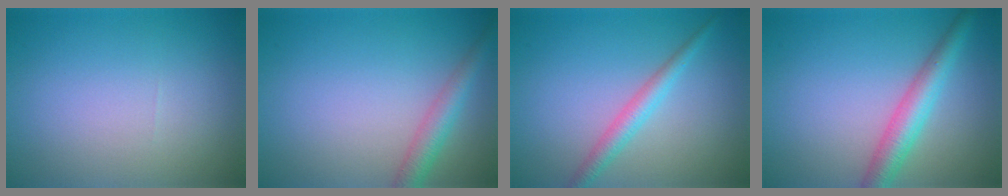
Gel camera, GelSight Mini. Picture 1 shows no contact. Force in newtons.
{"total": 2.8, "press": 2.8, "slide": 0.1}
{"total": 2.3, "press": 2.3, "slide": 0.1}
{"total": 3.8, "press": 3.8, "slide": 0.1}